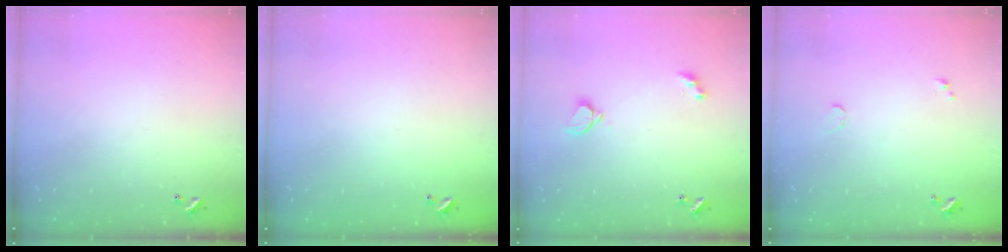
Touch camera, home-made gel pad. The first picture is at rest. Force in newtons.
{"total": 3.0, "press": 3.0, "slide": 0.1}
{"total": 1.9, "press": 1.8, "slide": 0.5}
{"total": 0.9, "press": 0.8, "slide": 0.2}